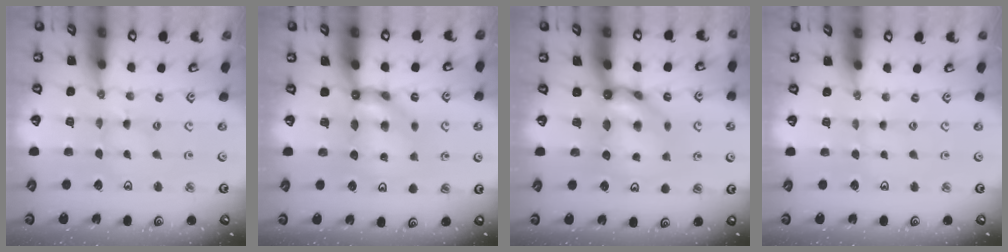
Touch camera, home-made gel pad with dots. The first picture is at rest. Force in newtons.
{"total": 8.5, "press": 8.5, "slide": 0.4}
{"total": 9.0, "press": 9.0, "slide": 0.6}
{"total": 0.9, "press": 0.9, "slide": 0.2}